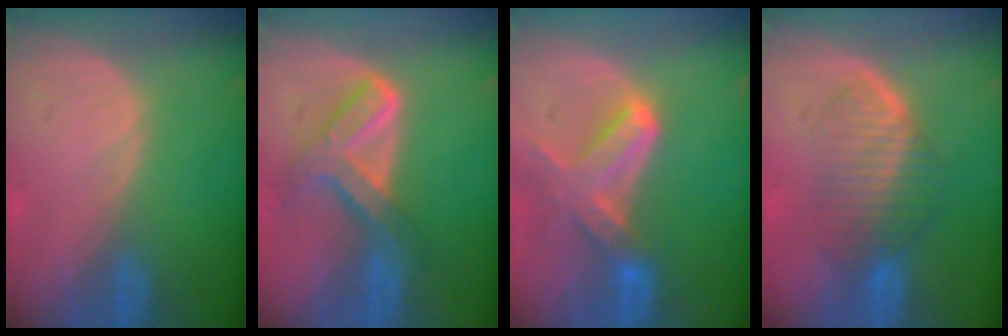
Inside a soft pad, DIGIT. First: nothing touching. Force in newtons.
{"total": 7.7, "press": 6.5, "slide": 4.2}
{"total": 7.2, "press": 6.6, "slide": 2.9}
{"total": 6.3, "press": 6.2, "slide": 1.3}